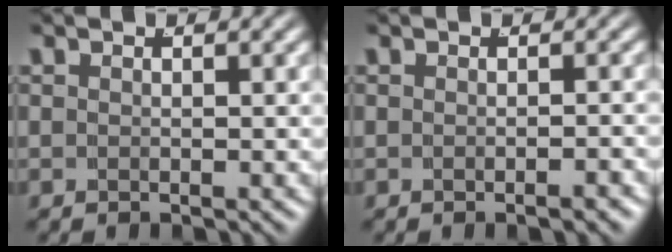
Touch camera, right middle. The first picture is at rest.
{"total": 0.9, "force": [-0.8, 0.0, 0.5], "torque": [-0.005, 0.012, -0.019]}